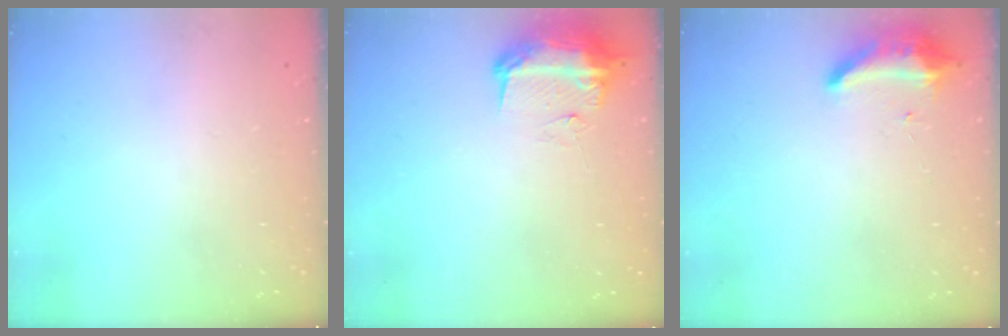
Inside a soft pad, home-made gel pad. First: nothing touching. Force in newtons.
{"total": 11.4, "press": 11.4, "slide": 1.1}
{"total": 8.3, "press": 8.3, "slide": 0.2}